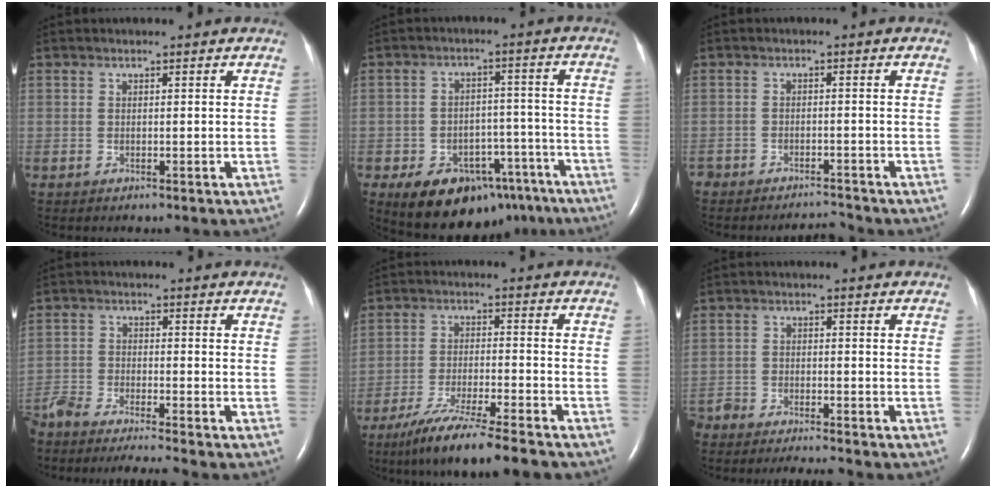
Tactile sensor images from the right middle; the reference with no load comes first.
{"total": 13.9, "force": [-8.9, 8.2, 6.9], "torque": [-0.088, 0.027, -0.121]}
{"total": 3.2, "force": [-3.1, 0.0, -0.4], "torque": [0.009, -0.008, -0.050]}
{"total": 14.0, "force": [-12.8, -0.7, 5.5], "torque": [-0.094, -0.016, -0.216]}
{"total": 11.3, "force": [-9.5, -0.7, 6.2], "torque": [-0.100, -0.034, -0.159]}
{"total": 9.7, "force": [-9.1, 1.0, 3.3], "torque": [-0.051, -0.012, -0.143]}